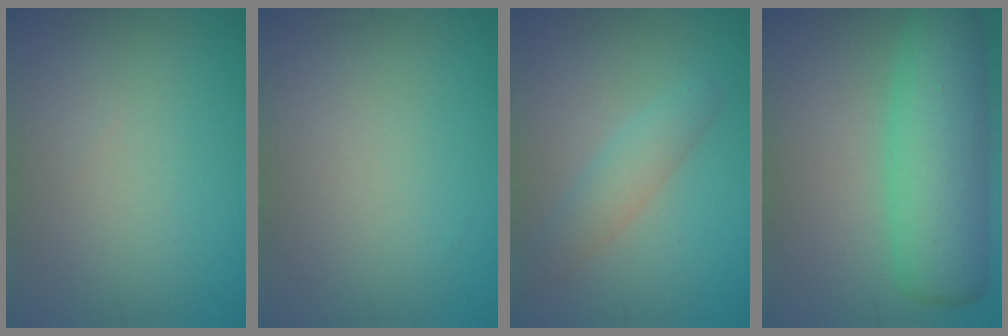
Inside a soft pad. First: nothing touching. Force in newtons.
{"total": 0.0}
{"total": 2.4, "press": 2.4, "slide": 0.1}
{"total": 7.6, "press": 7.6, "slide": 0.1}